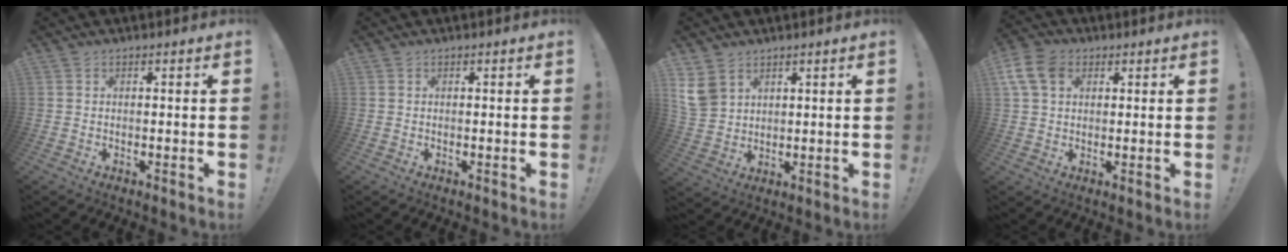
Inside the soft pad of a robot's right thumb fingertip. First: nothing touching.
{"total": 0.0}
{"total": 7.2, "force": [4.2, 4.9, 3.2], "torque": [-0.055, -0.021, 0.086]}
{"total": 9.6, "force": [3.5, 6.7, 5.9], "torque": [-0.123, -0.002, 0.068]}